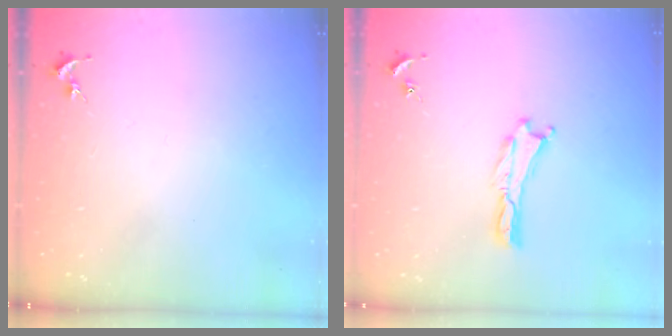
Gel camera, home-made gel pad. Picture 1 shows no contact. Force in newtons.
{"total": 0.0}